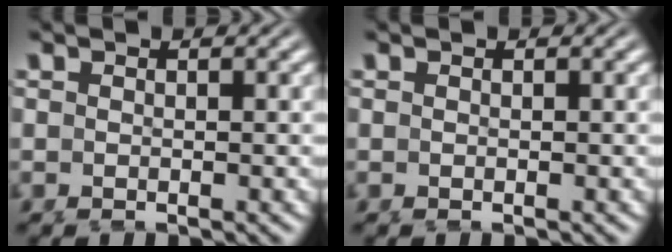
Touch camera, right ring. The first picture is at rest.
{"total": 0.0}